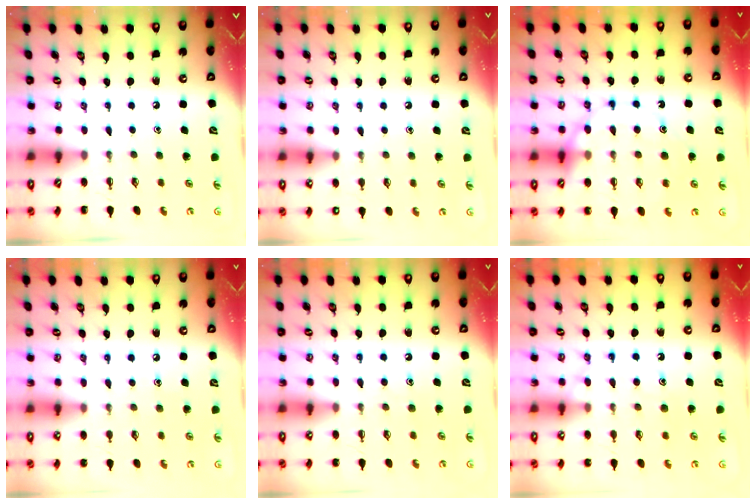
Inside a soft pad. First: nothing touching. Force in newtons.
{"total": 5.9, "press": 5.6, "slide": 1.8}
{"total": 15.9, "press": 15.9, "slide": 1.6}
{"total": 6.8, "press": 6.6, "slide": 1.7}
{"total": 6.6, "press": 6.5, "slide": 1.2}
{"total": 11.2, "press": 11.2, "slide": 0.8}